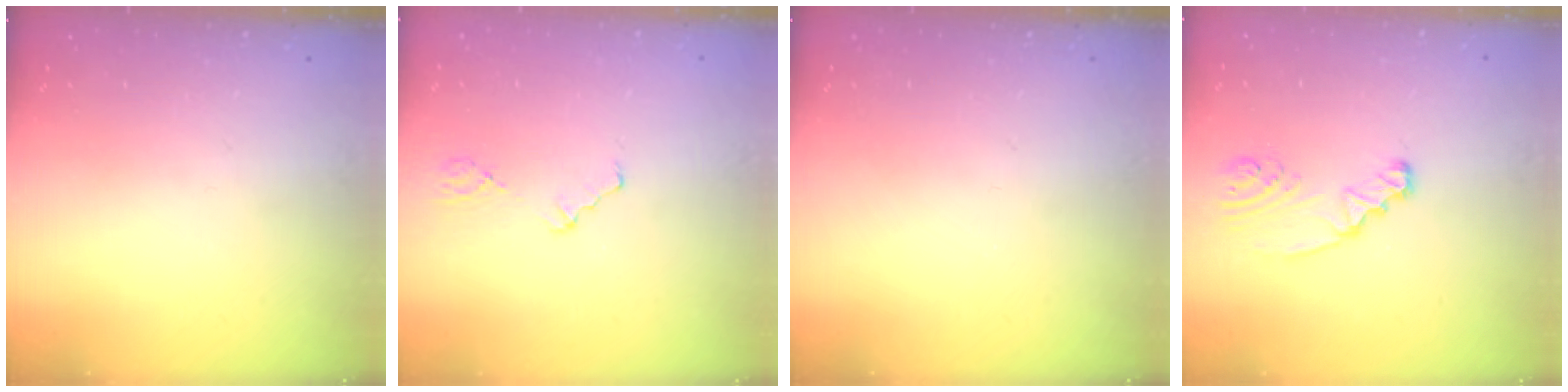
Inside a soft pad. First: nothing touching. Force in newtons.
{"total": 1.2, "press": 1.2, "slide": 0.2}
{"total": 0.0}
{"total": 3.0, "press": 3.0, "slide": 0.4}